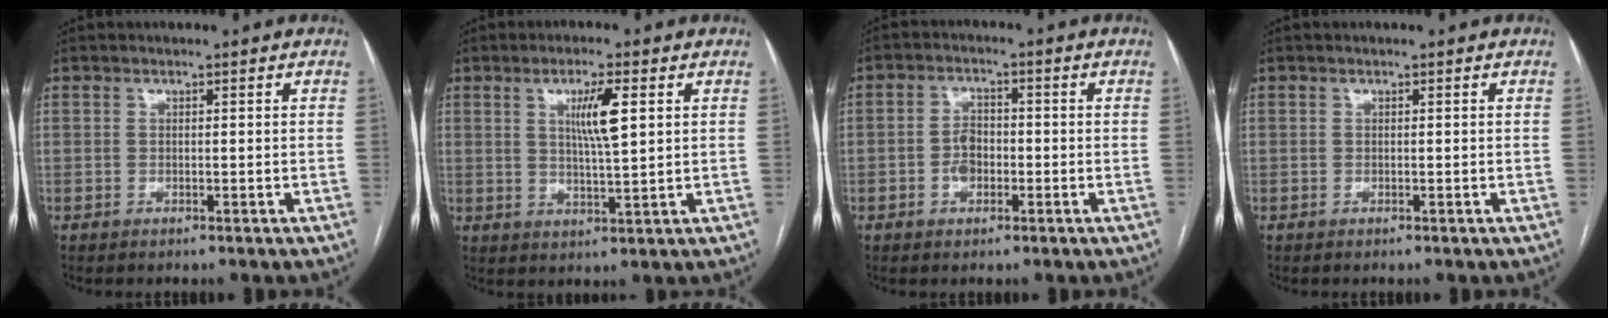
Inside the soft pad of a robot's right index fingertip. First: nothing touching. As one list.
[{"total": 6.0, "force": [1.9, 0.4, 5.7], "torque": [-0.103, -0.003, 0.035]}, {"total": 3.7, "force": [-1.0, 2.5, 2.5], "torque": [-0.049, 0.008, -0.019]}, {"total": 0.0}]